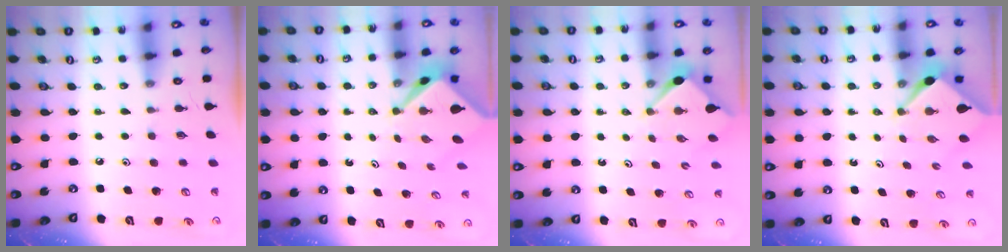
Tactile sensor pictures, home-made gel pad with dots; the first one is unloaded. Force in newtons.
{"total": 3.3, "press": 3.3, "slide": 0.1}
{"total": 2.9, "press": 2.9, "slide": 0.3}
{"total": 2.1, "press": 2.1, "slide": 0.3}